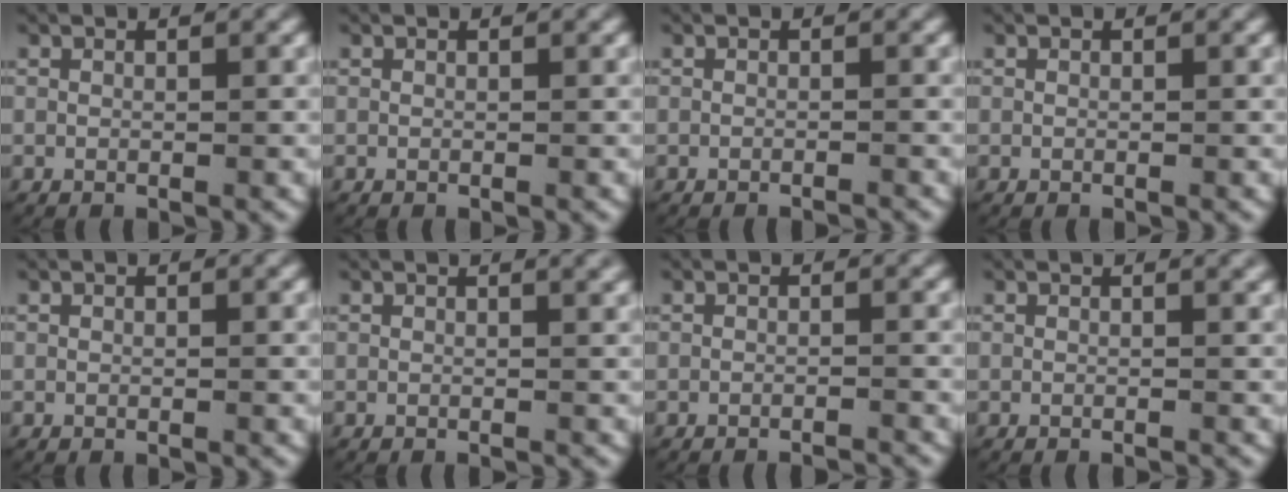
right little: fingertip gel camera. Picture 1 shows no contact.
{"total": 0.0}
{"total": 1.4, "force": [-1.4, 0.2, 0.2], "torque": [-0.001, 0.000, -0.023]}
{"total": 0.0}
{"total": 0.0}
{"total": 1.6, "force": [0.6, 0.3, 1.4], "torque": [-0.013, 0.010, 0.004]}
{"total": 2.4, "force": [-2.4, 0.4, 0.3], "torque": [0.000, -0.003, -0.038]}
{"total": 1.0, "force": [0.0, 0.2, 0.9], "torque": [-0.007, 0.008, -0.005]}